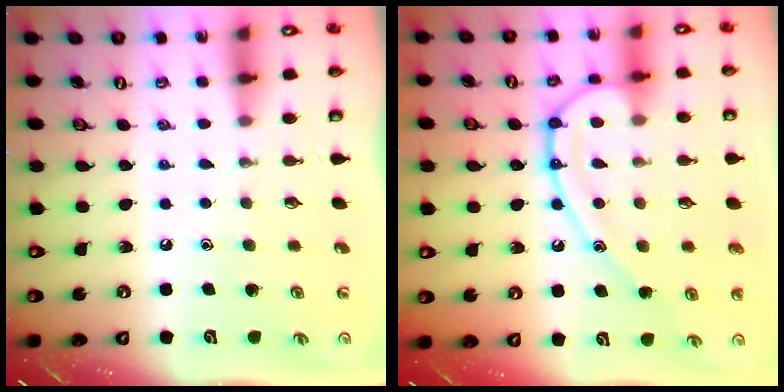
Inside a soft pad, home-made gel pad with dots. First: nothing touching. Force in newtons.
{"total": 15.0, "press": 14.9, "slide": 1.4}